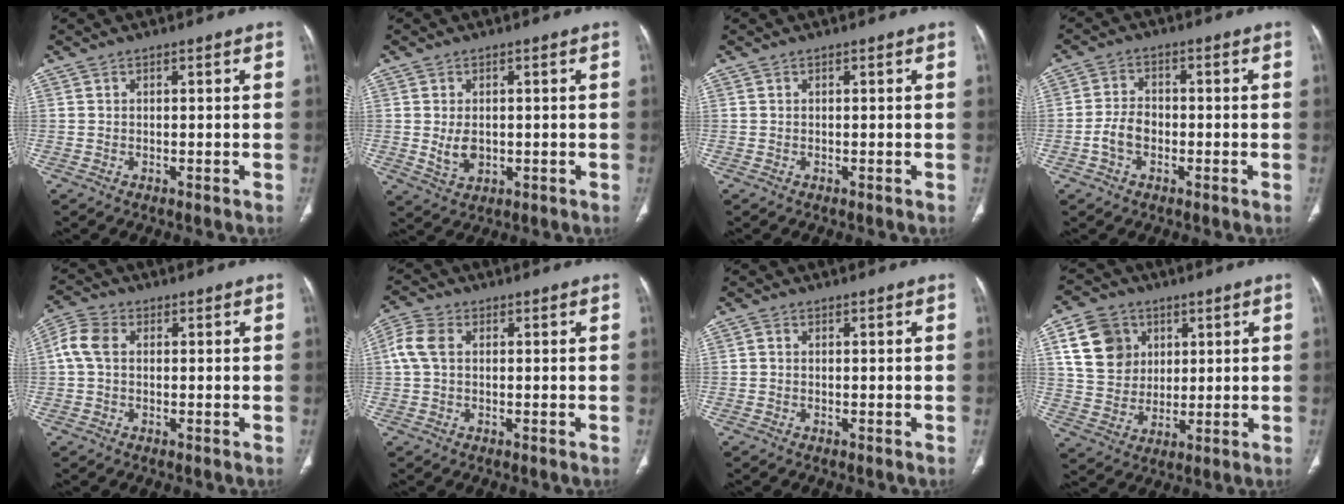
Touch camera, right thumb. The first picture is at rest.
{"total": 4.3, "force": [-0.1, 3.0, 3.1], "torque": [-0.048, -0.007, 0.007]}
{"total": 0.0}
{"total": 4.9, "force": [-1.6, 3.4, 3.2], "torque": [-0.058, 0.018, -0.033]}
{"total": 5.4, "force": [0.7, 3.8, 3.8], "torque": [-0.090, 0.017, 0.009]}
{"total": 5.4, "force": [0.9, 3.7, 3.8], "torque": [-0.099, 0.017, 0.014]}
{"total": 0.6, "force": [-0.1, 0.5, 0.4], "torque": [-0.006, 0.000, -0.007]}
{"total": 12.5, "force": [4.4, 10.4, 5.3], "torque": [-0.074, -0.005, 0.088]}